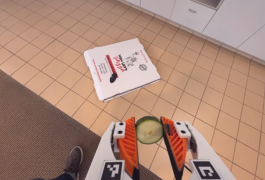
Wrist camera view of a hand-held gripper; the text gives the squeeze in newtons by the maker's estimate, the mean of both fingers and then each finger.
{"total": 8.0, "left": 7.7, "right": 8.4}